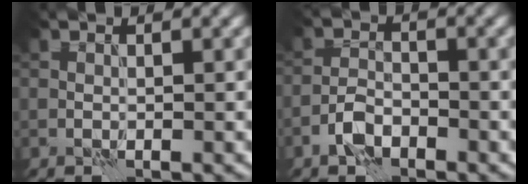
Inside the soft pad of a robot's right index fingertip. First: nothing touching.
{"total": 2.6, "force": [-1.7, 1.3, 1.5], "torque": [-0.027, 0.007, -0.039]}